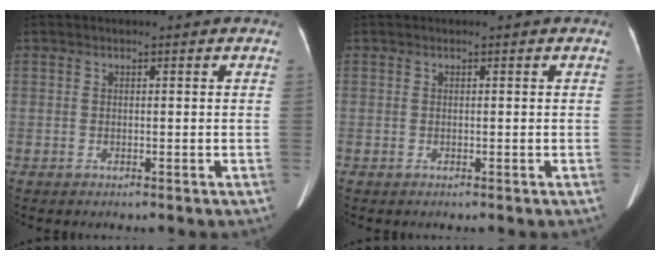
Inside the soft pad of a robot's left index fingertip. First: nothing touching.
{"total": 0.0}